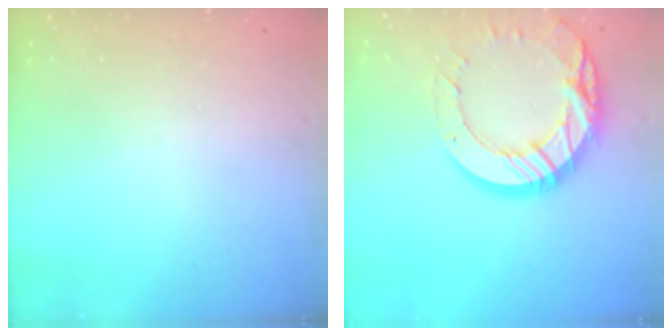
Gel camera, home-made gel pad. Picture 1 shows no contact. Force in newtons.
{"total": 18.4, "press": 18.3, "slide": 1.9}